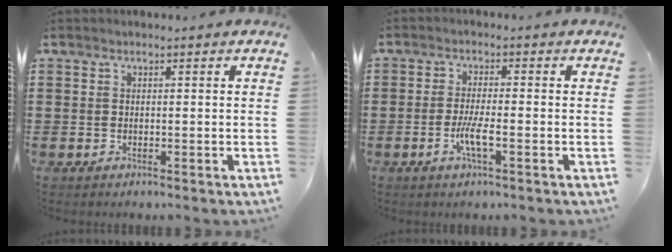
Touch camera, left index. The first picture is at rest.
{"total": 4.1, "force": [-1.4, 0.6, 3.8], "torque": [-0.078, -0.004, -0.029]}